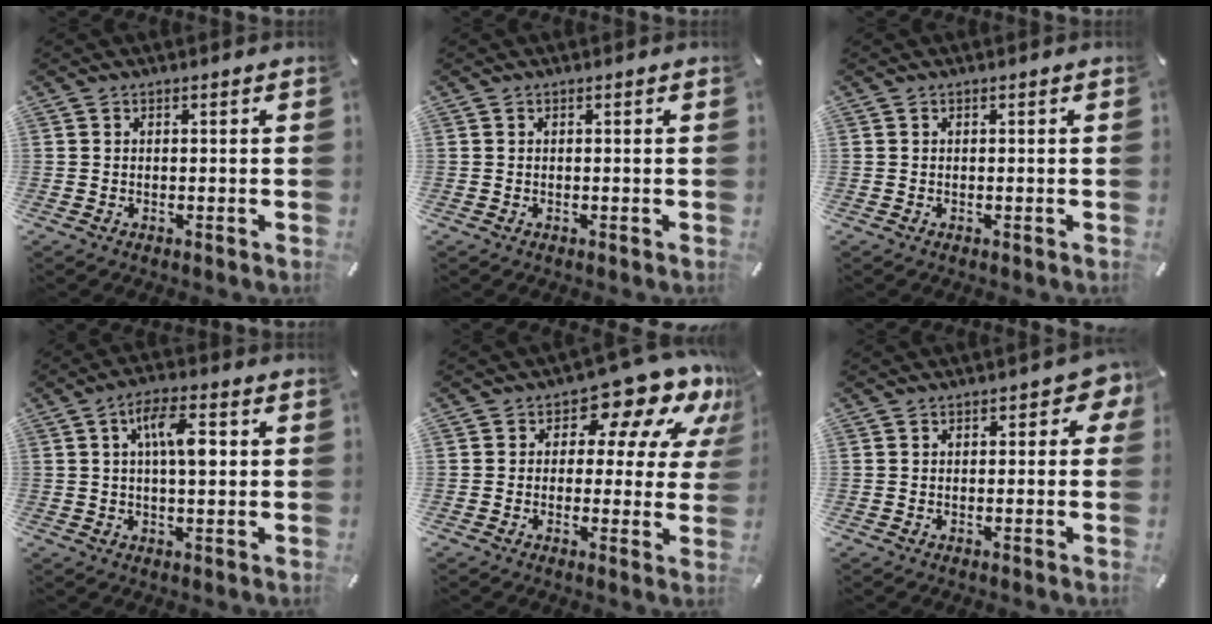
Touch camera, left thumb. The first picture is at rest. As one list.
[{"total": 0.0}, {"total": 0.0}, {"total": 8.3, "force": [1.7, 2.9, 7.5], "torque": [-0.131, 0.005, 0.024]}, {"total": 13.3, "force": [7.7, 6.9, 8.3], "torque": [-0.121, -0.057, 0.131]}, {"total": 3.2, "force": [0.6, 2.0, 2.5], "torque": [-0.024, 0.001, 0.005]}]